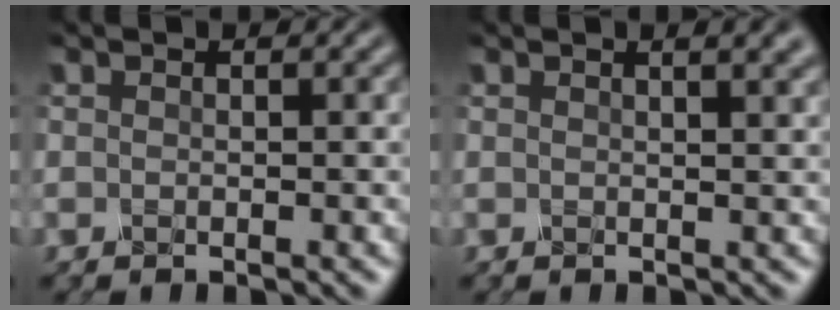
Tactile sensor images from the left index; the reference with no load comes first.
{"total": 3.9, "force": [2.2, 1.6, 2.7], "torque": [-0.012, 0.020, 0.004]}